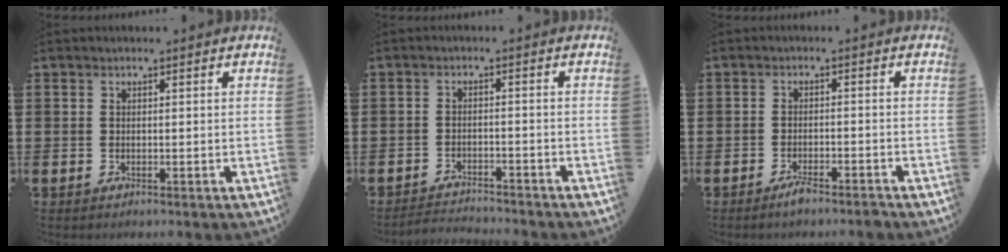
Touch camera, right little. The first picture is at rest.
{"total": 2.3, "force": [-2.3, 0.0, -0.1], "torque": [-0.005, 0.003, -0.050]}
{"total": 2.0, "force": [-1.7, 0.1, 1.1], "torque": [-0.020, 0.004, -0.033]}